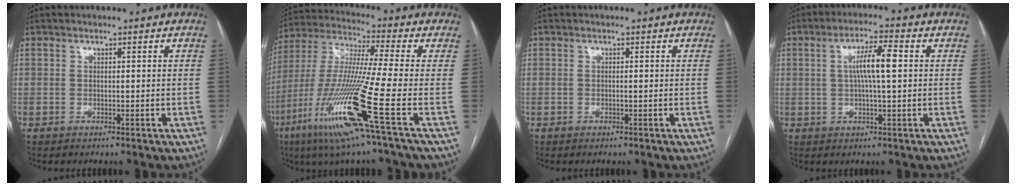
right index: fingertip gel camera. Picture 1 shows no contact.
{"total": 17.7, "force": [-7.7, -1.6, 15.9], "torque": [-0.343, -0.038, -0.153]}
{"total": 0.0}
{"total": 6.3, "force": [0.9, 0.5, 6.2], "torque": [-0.115, 0.008, 0.014]}